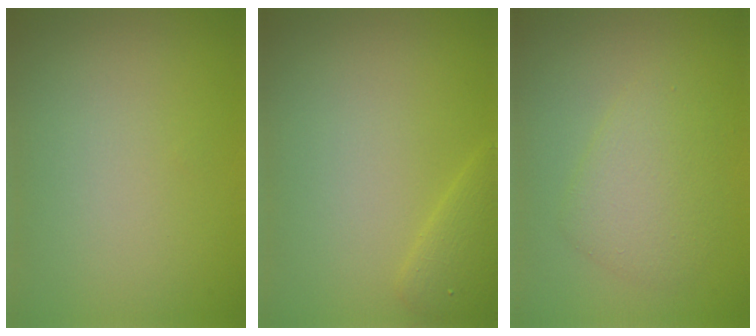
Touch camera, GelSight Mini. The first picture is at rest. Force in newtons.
{"total": 1.9, "press": 1.9, "slide": 0.1}
{"total": 3.2, "press": 3.2, "slide": 0.0}